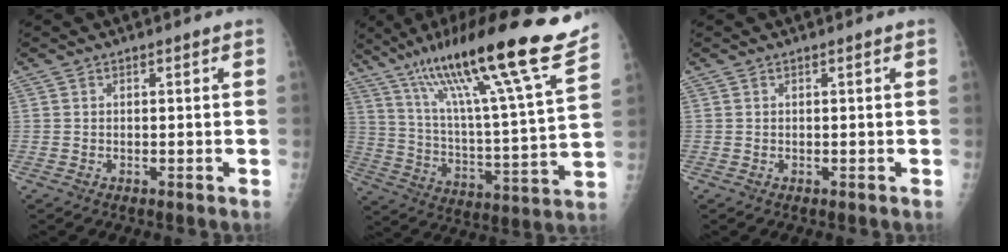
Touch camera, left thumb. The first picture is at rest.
{"total": 26.1, "force": [18.3, 2.0, 18.6], "torque": [-0.290, -0.060, 0.299]}
{"total": 0.0}